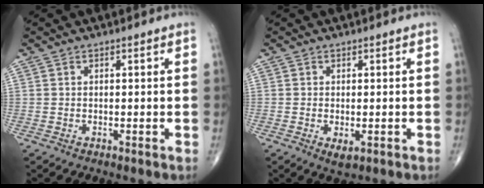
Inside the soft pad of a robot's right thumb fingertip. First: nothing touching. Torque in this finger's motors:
{"motor_torque": [-0.11, 0.11, 0.19, 0.24, -0.01]}